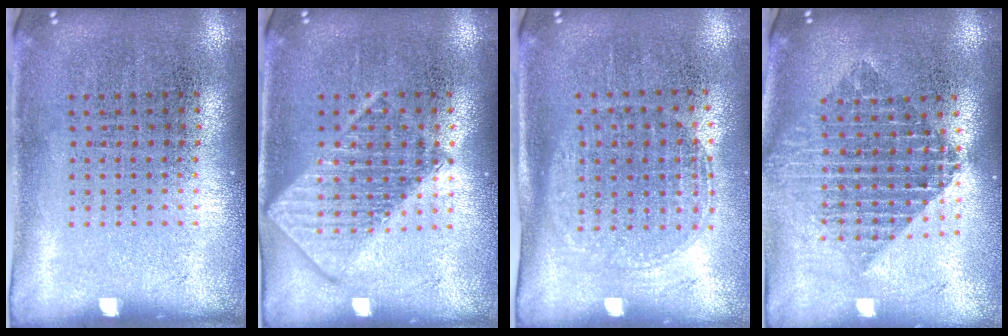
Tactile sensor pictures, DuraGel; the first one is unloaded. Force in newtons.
{"total": 2.9, "press": 2.9, "slide": 0.3}
{"total": 1.5, "press": 1.3, "slide": 0.7}
{"total": 2.0, "press": 1.6, "slide": 1.3}